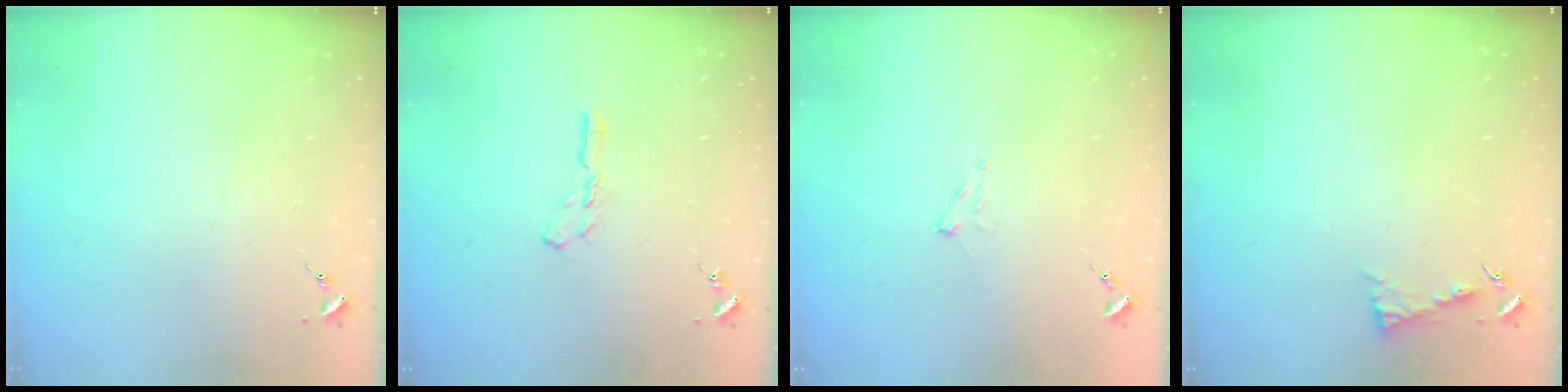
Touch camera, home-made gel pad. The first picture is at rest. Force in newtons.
{"total": 5.6, "press": 5.5, "slide": 0.4}
{"total": 6.0, "press": 6.0, "slide": 0.6}
{"total": 3.9, "press": 3.9, "slide": 0.4}